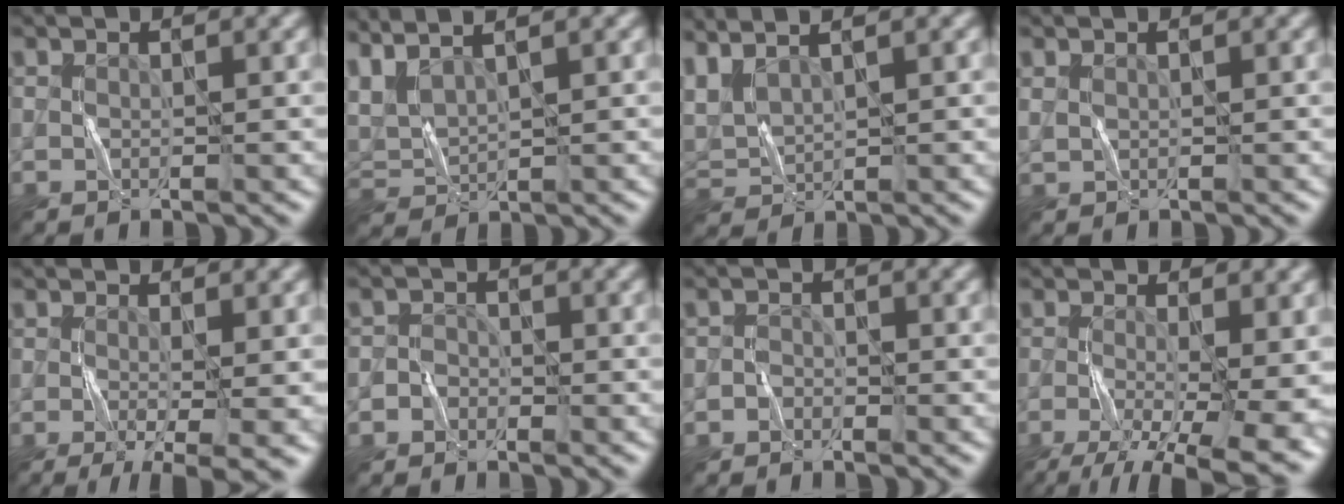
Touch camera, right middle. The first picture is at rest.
{"total": 3.5, "force": [2.6, 1.1, 2.1], "torque": [-0.065, 0.014, 0.061]}
{"total": 3.1, "force": [2.2, 1.1, 1.9], "torque": [-0.061, 0.014, 0.053]}
{"total": 0.7, "force": [0.4, 0.4, 0.4], "torque": [-0.014, 0.001, 0.013]}
{"total": 6.9, "force": [-2.1, 2.0, 6.2], "torque": [-0.084, -0.010, -0.022]}
{"total": 1.3, "force": [-0.8, 1.0, 0.2], "torque": [0.004, 0.007, -0.019]}
{"total": 1.0, "force": [-0.7, 0.6, 0.2], "torque": [-0.001, 0.005, -0.015]}
{"total": 11.2, "force": [-4.6, 4.1, 9.4], "torque": [-0.156, -0.024, -0.061]}